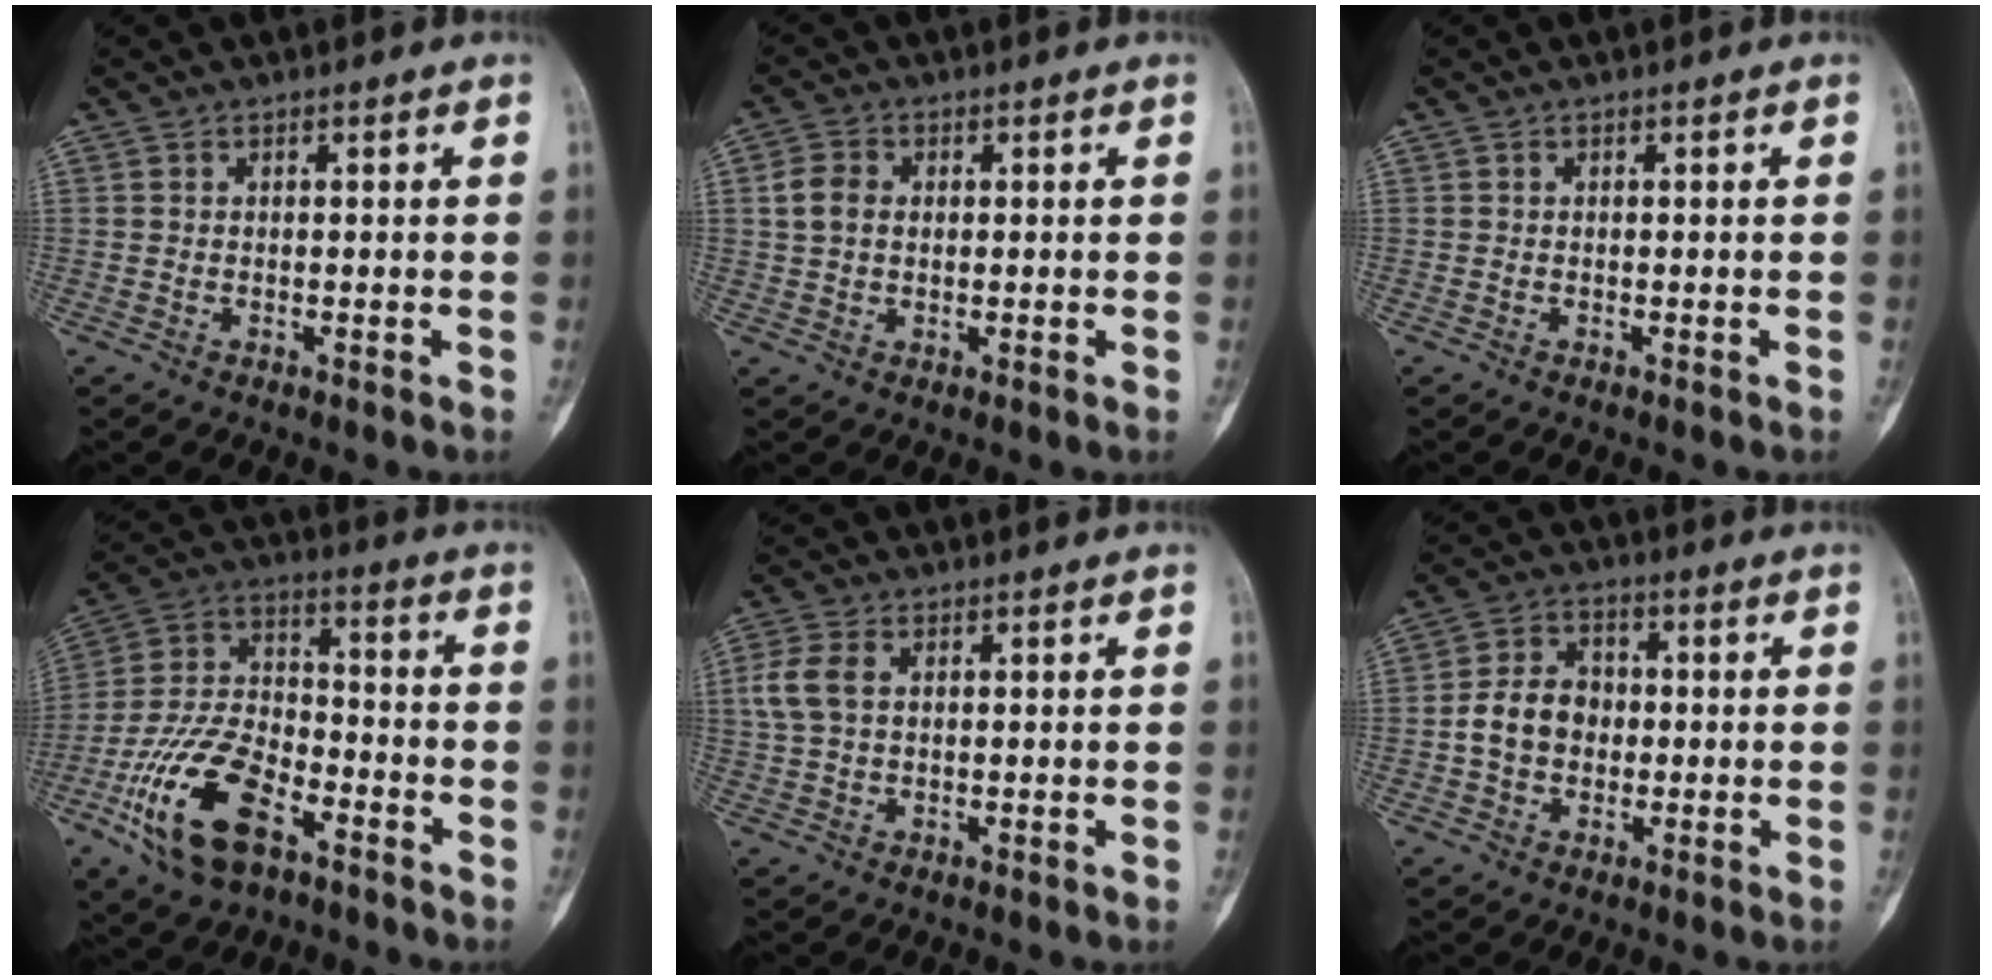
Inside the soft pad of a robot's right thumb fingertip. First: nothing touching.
{"total": 4.5, "force": [0.8, 3.4, 2.9], "torque": [-0.054, 0.006, 0.011]}
{"total": 0.0}
{"total": 18.2, "force": [-8.9, 9.3, 12.9], "torque": [-0.248, 0.047, -0.164]}
{"total": 5.5, "force": [1.1, 3.5, 4.1], "torque": [-0.103, 0.010, 0.022]}
{"total": 8.0, "force": [-0.7, 6.3, 4.8], "torque": [-0.068, 0.021, -0.021]}